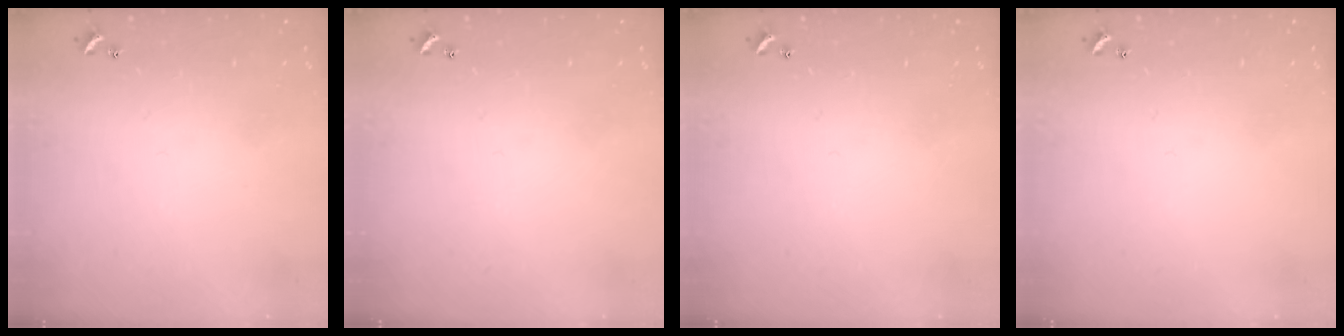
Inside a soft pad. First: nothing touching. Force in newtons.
{"total": 0.0}
{"total": 0.0}
{"total": 0.0}